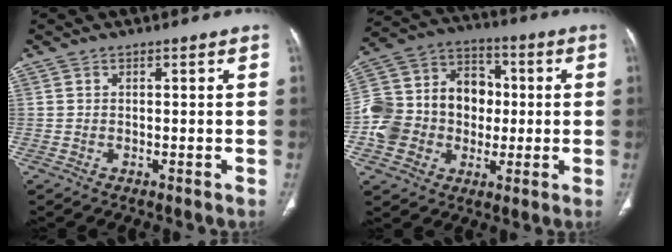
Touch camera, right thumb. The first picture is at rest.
{"total": 18.1, "force": [-1.7, 15.1, 9.8], "torque": [-0.148, 0.046, -0.031]}